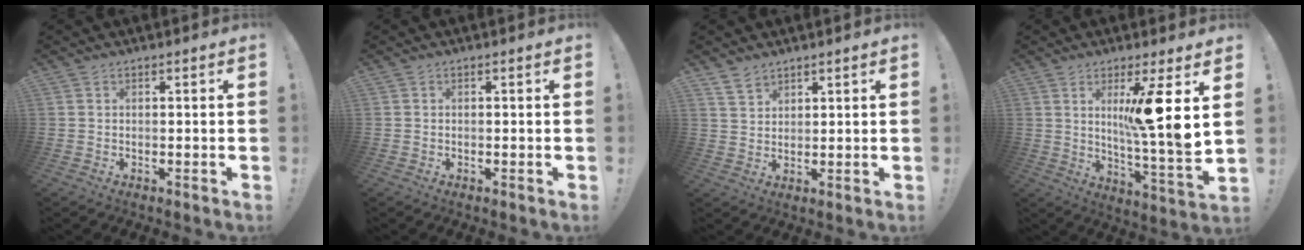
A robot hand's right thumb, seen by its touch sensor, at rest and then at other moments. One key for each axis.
{"total": 0.0}
{"total": 4.1, "fx": 3.4, "fy": 2.1, "fz": 1.0, "tx": -0.021, "ty": -0.018, "tz": 0.065}
{"total": 13.3, "fx": 4.5, "fy": -0.8, "fz": 12.5, "tx": -0.196, "ty": -0.038, "tz": 0.052}